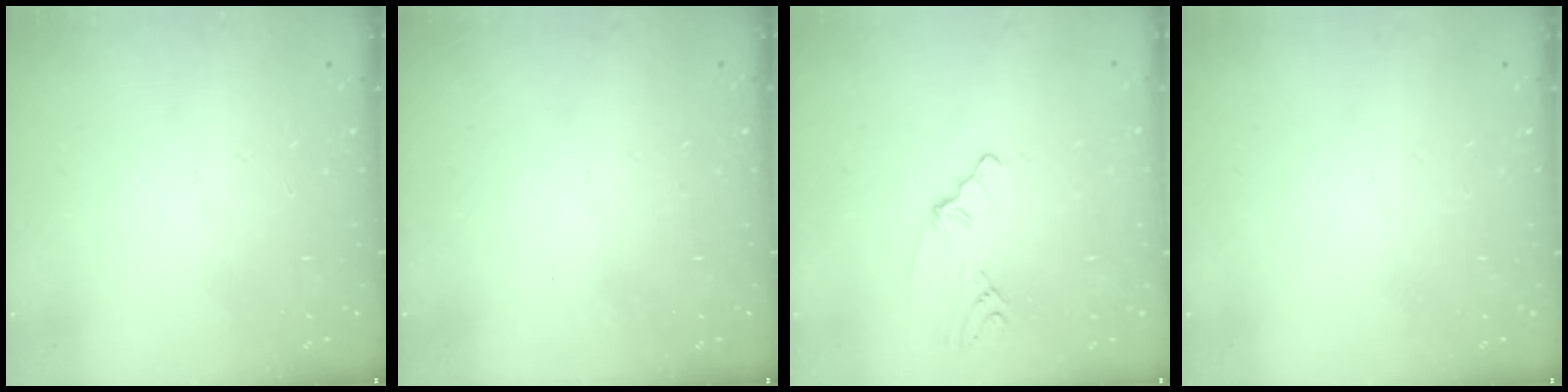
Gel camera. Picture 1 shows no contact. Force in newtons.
{"total": 0.0}
{"total": 1.6, "press": 1.5, "slide": 0.6}
{"total": 0.0}